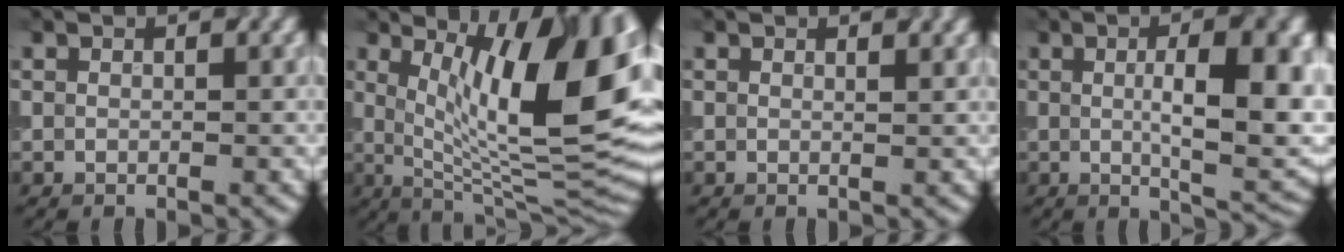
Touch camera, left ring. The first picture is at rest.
{"total": 13.8, "force": [3.0, 4.0, 12.9], "torque": [-0.169, -0.003, 0.052]}
{"total": 0.6, "force": [0.5, 0.0, 0.3], "torque": [-0.006, -0.001, 0.010]}
{"total": 8.6, "force": [0.2, 2.2, 8.3], "torque": [-0.114, -0.001, 0.013]}